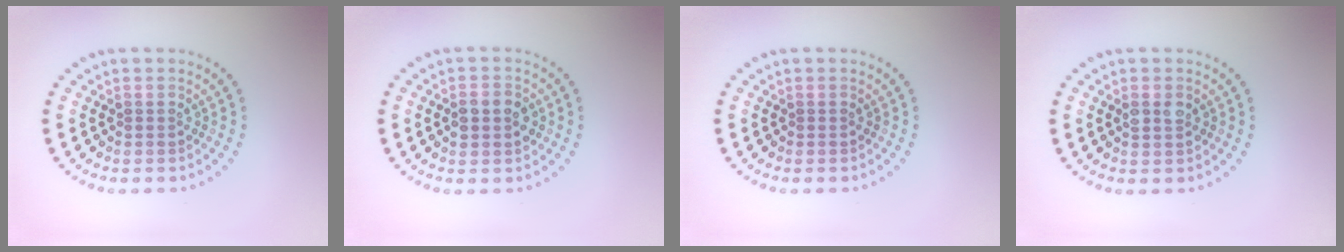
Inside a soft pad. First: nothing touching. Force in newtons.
{"total": 3.0, "press": 3.0, "slide": 0.0}
{"total": 0.0}
{"total": 1.7, "press": 1.7, "slide": 0.1}